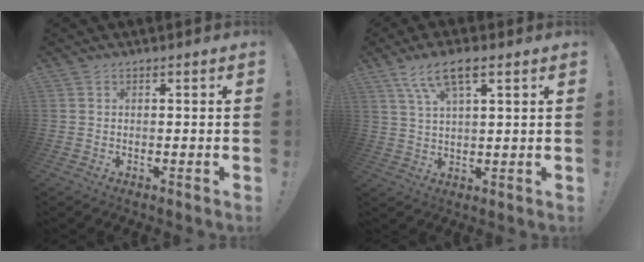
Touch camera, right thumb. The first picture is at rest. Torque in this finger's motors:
{"motor_torque": [1.12, 1.15, 0.40, 0.18, 0.11]}